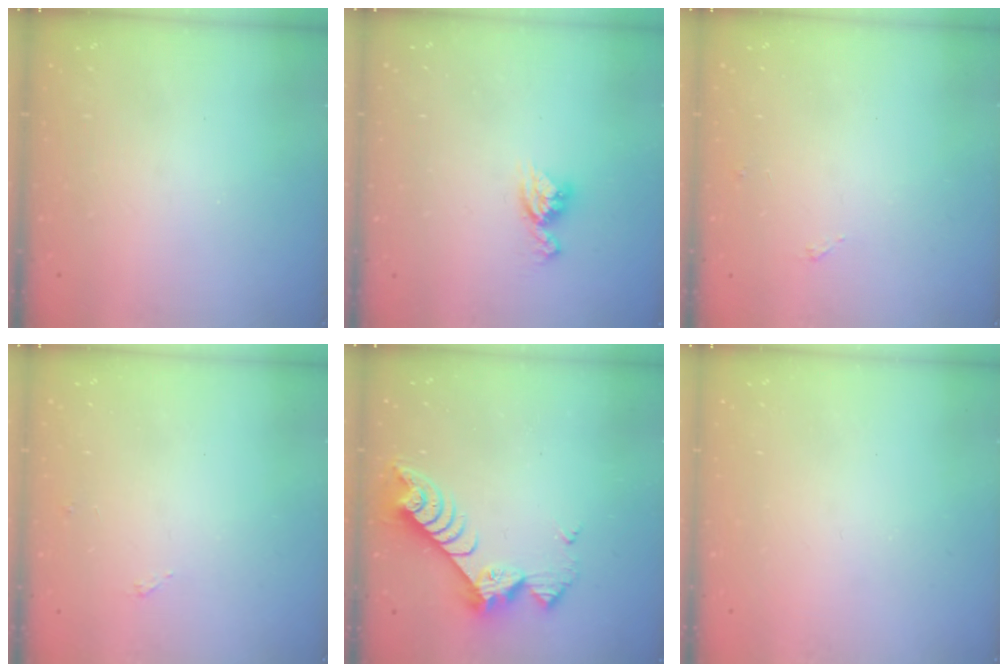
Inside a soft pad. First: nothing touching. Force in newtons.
{"total": 7.9, "press": 7.9, "slide": 0.6}
{"total": 3.3, "press": 3.3, "slide": 0.7}
{"total": 3.3, "press": 3.3, "slide": 0.7}
{"total": 9.0, "press": 9.0, "slide": 0.6}
{"total": 0.0}